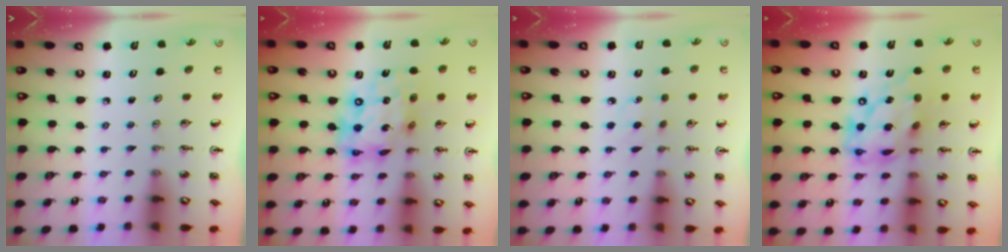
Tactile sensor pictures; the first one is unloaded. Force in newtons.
{"total": 16.4, "press": 16.3, "slide": 1.4}
{"total": 4.0, "press": 3.9, "slide": 0.5}
{"total": 18.8, "press": 18.7, "slide": 1.6}